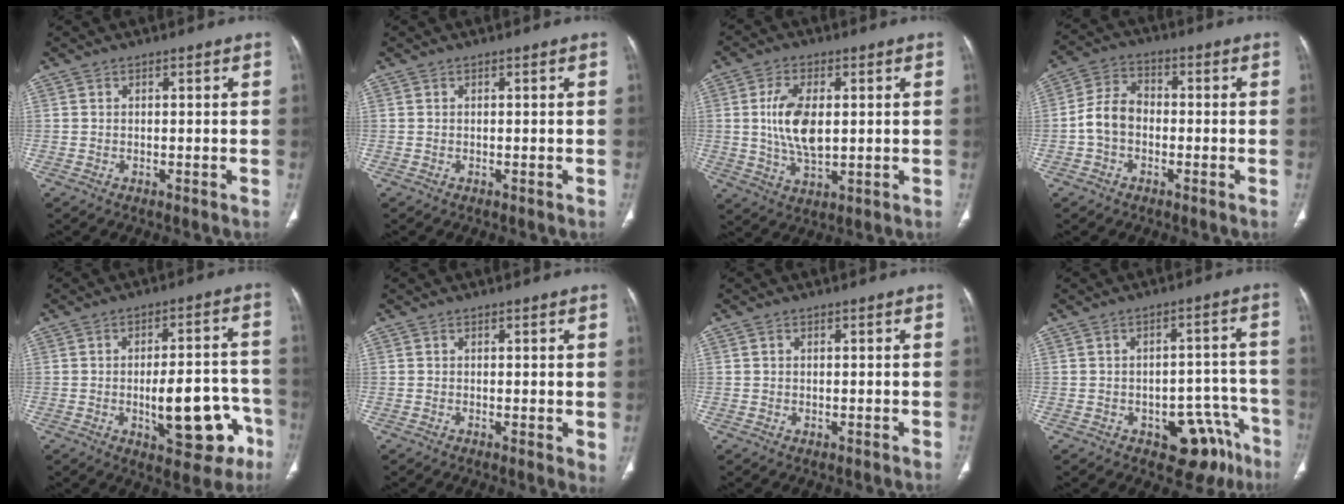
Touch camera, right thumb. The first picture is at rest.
{"total": 0.0}
{"total": 10.1, "force": [1.1, 5.2, 8.5], "torque": [-0.160, -0.008, 0.027]}
{"total": 7.2, "force": [-1.4, 5.3, 4.6], "torque": [-0.079, 0.027, -0.039]}
{"total": 15.0, "force": [-4.8, 6.5, 12.7], "torque": [-0.140, 0.034, -0.055]}
{"total": 2.1, "force": [0.2, 0.7, 1.9], "torque": [-0.029, -0.009, 0.001]}
{"total": 0.7, "force": [0.2, 0.6, 0.3], "torque": [-0.003, -0.001, 0.004]}
{"total": 11.5, "force": [-6.4, 6.8, 6.6], "torque": [-0.031, 0.056, -0.078]}